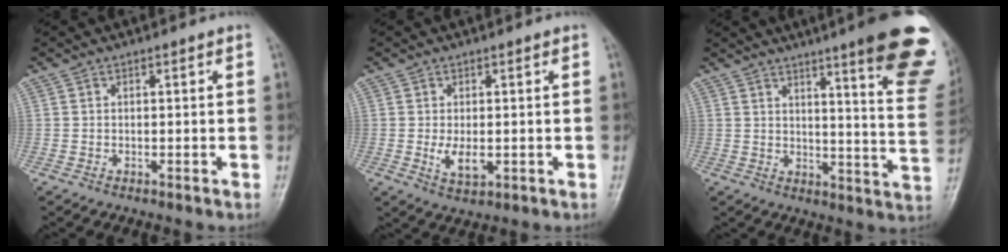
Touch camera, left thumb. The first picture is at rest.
{"total": 4.1, "force": [-0.3, 2.1, 3.5], "torque": [-0.057, -0.010, 0.000]}
{"total": 21.3, "force": [13.3, 3.0, 16.4], "torque": [-0.183, -0.071, 0.160]}